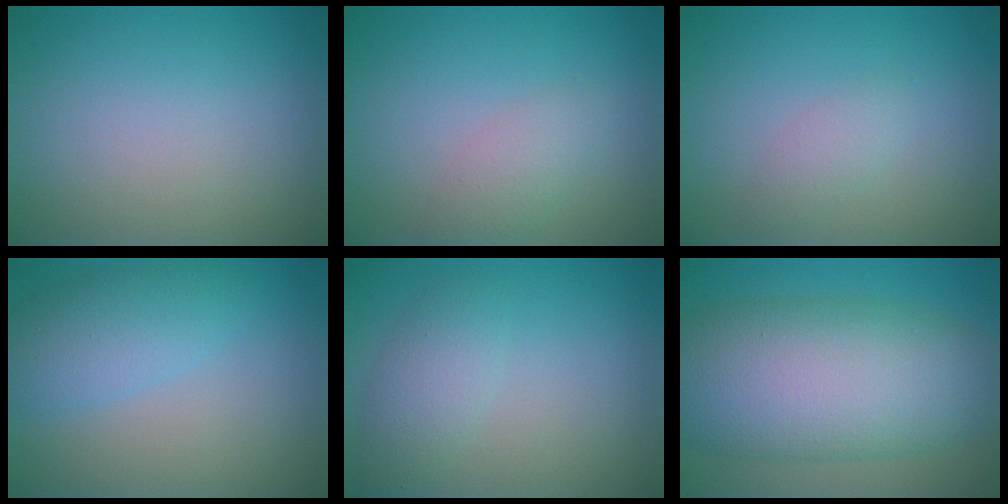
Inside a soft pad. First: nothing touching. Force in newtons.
{"total": 2.2, "press": 2.2, "slide": 0.1}
{"total": 1.4, "press": 1.4, "slide": 0.0}
{"total": 3.9, "press": 3.9, "slide": 0.2}
{"total": 2.6, "press": 2.6, "slide": 0.2}
{"total": 12.4, "press": 12.4, "slide": 0.2}